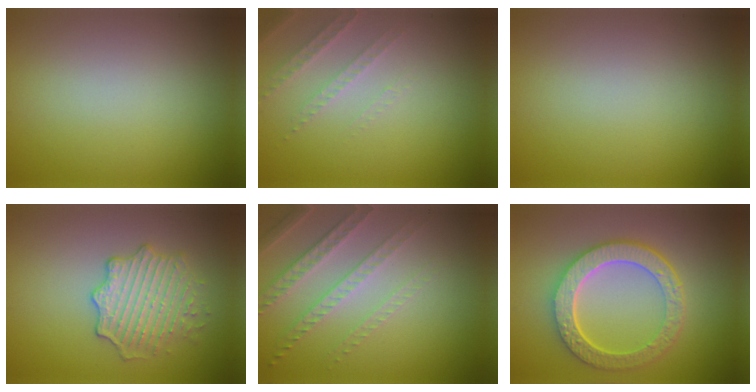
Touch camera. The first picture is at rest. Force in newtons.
{"total": 2.2, "press": 2.1, "slide": 0.7}
{"total": 0.0}
{"total": 4.0, "press": 3.5, "slide": 1.8}
{"total": 4.7, "press": 3.1, "slide": 3.4}
{"total": 6.7, "press": 5.3, "slide": 4.2}